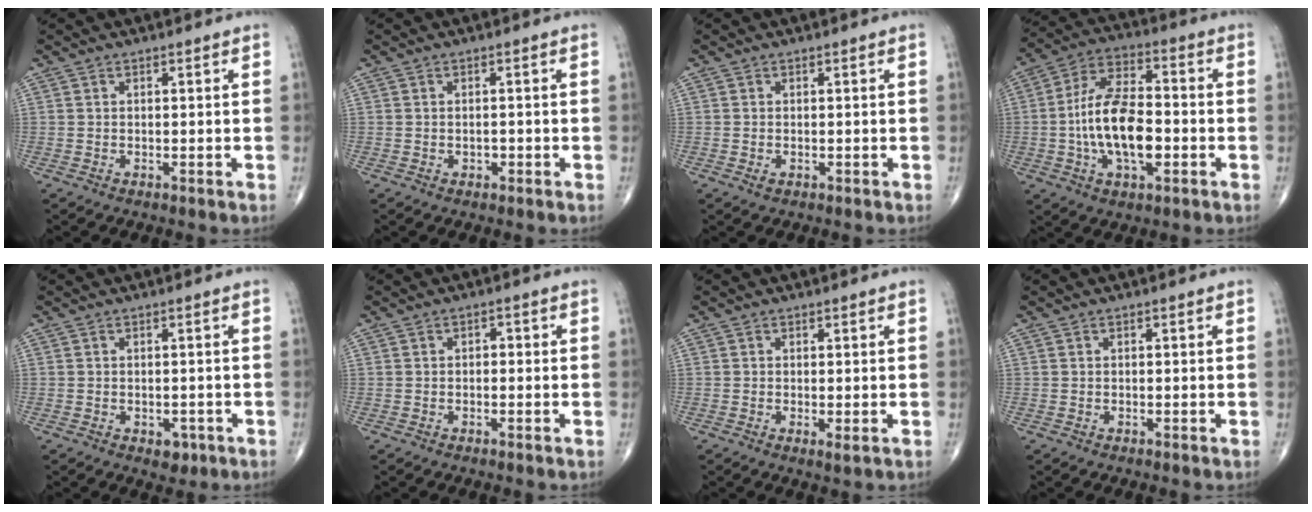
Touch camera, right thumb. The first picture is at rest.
{"total": 1.1, "force": [-0.4, 0.8, 0.7], "torque": [-0.009, 0.003, -0.005]}
{"total": 0.9, "force": [-0.3, 0.6, 0.6], "torque": [-0.013, -0.001, -0.004]}
{"total": 15.4, "force": [-2.4, 7.6, 13.2], "torque": [-0.242, 0.026, -0.046]}
{"total": 2.5, "force": [-1.1, 1.7, 1.4], "torque": [-0.007, 0.001, -0.009]}
{"total": 1.4, "force": [-0.1, 1.0, 1.0], "torque": [-0.004, 0.005, -0.007]}
{"total": 1.3, "force": [-0.2, 0.3, 1.3], "torque": [-0.027, -0.007, -0.006]}
{"total": 0.0}